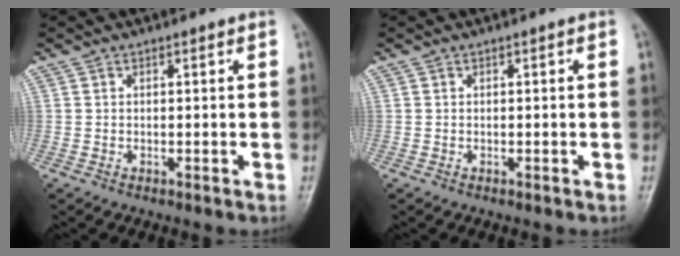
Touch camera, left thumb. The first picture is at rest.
{"total": 0.0}